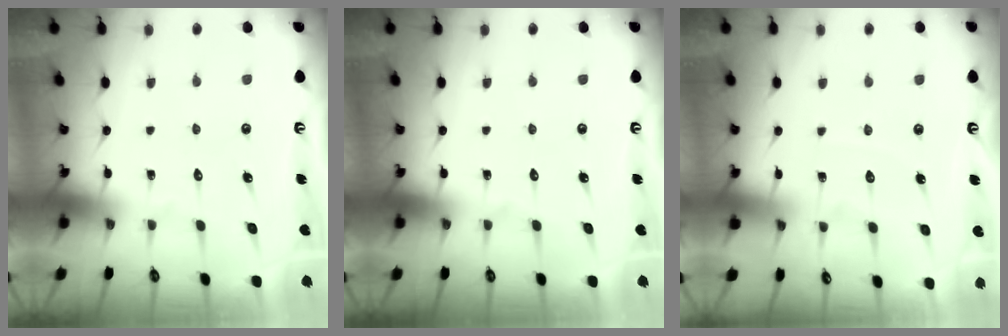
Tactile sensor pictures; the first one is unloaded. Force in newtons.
{"total": 0.0}
{"total": 4.0, "press": 3.9, "slide": 0.5}